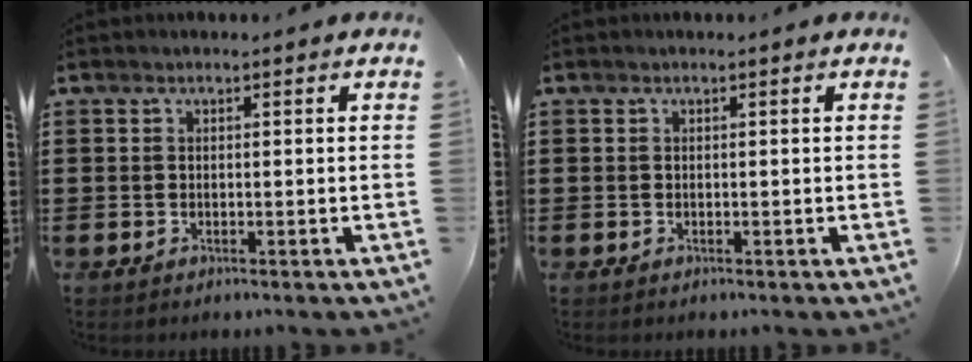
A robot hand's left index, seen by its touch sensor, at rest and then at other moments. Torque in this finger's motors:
{"motor_torque": [0.00, 0.00, 0.05, -0.01]}